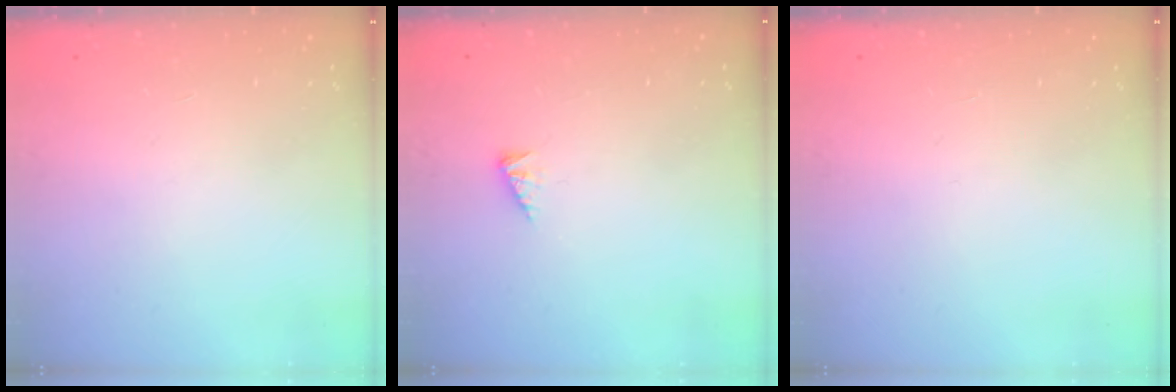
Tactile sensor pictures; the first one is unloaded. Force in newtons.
{"total": 2.2, "press": 2.2, "slide": 0.3}
{"total": 0.0}